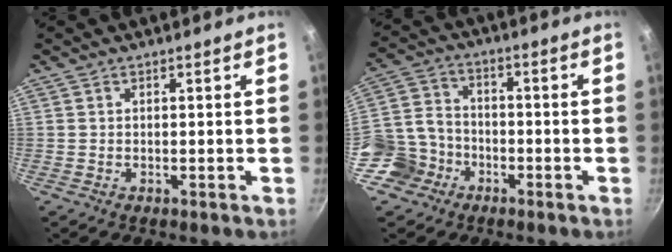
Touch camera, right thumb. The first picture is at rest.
{"total": 9.7, "force": [-4.8, 8.0, 2.8], "torque": [-0.025, 0.048, -0.102]}